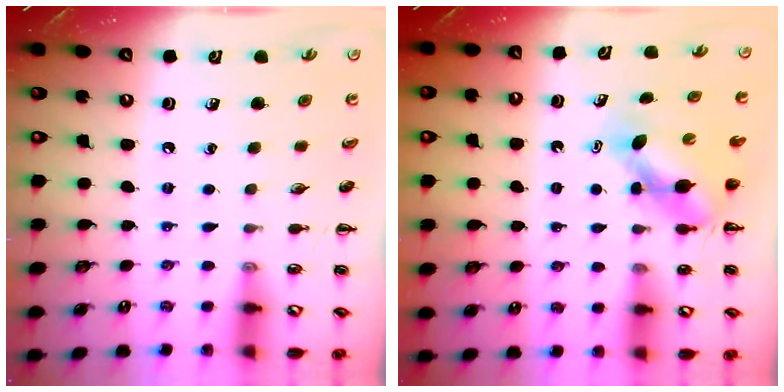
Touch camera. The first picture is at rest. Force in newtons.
{"total": 4.9, "press": 4.9, "slide": 0.5}